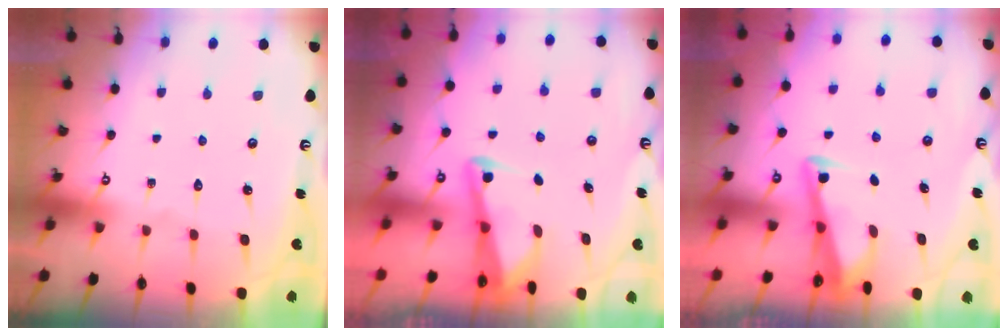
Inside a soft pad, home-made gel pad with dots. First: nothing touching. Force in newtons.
{"total": 2.9, "press": 2.8, "slide": 0.4}
{"total": 3.4, "press": 3.4, "slide": 0.4}